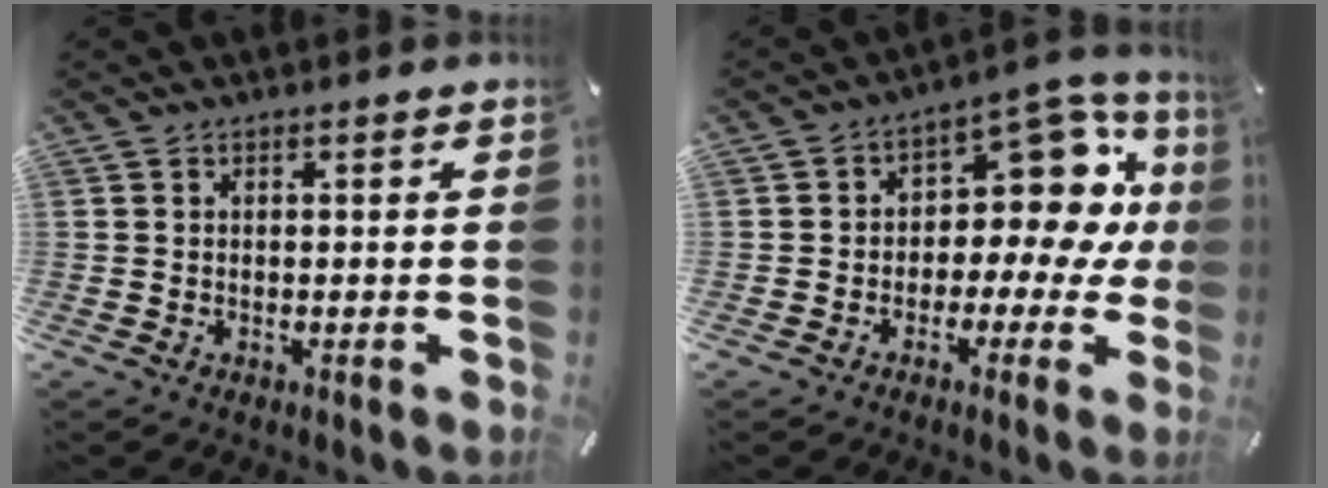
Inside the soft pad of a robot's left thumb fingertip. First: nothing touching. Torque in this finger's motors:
{"motor_torque": [0.22, 0.32, 0.38, 0.26, 0.05]}